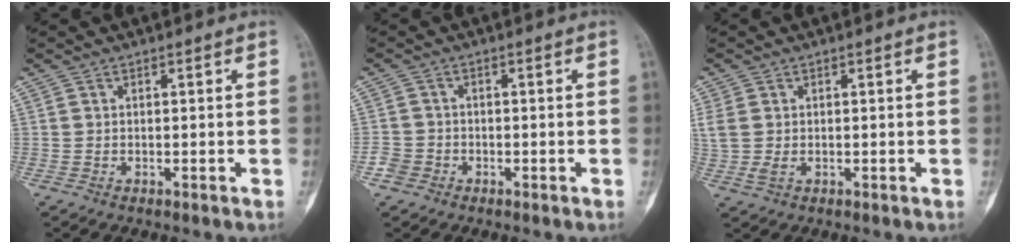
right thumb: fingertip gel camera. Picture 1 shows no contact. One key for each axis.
{"total": 2.4, "fx": -1.3, "fy": 2.0, "fz": 0.2, "tx": 0.007, "ty": 0.011, "tz": -0.033}
{"total": 5.1, "fx": 0.5, "fy": 3.7, "fz": 3.6, "tx": -0.103, "ty": 0.002, "tz": 0.019}